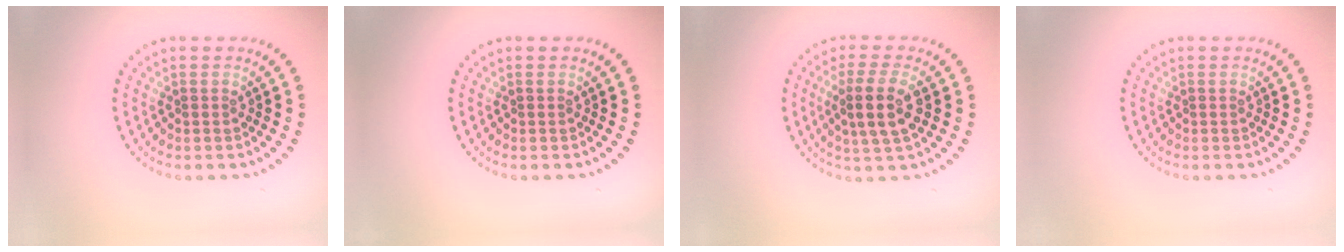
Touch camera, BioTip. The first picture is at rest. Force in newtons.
{"total": 0.0}
{"total": 4.4, "press": 4.0, "slide": 1.8}
{"total": 0.0}